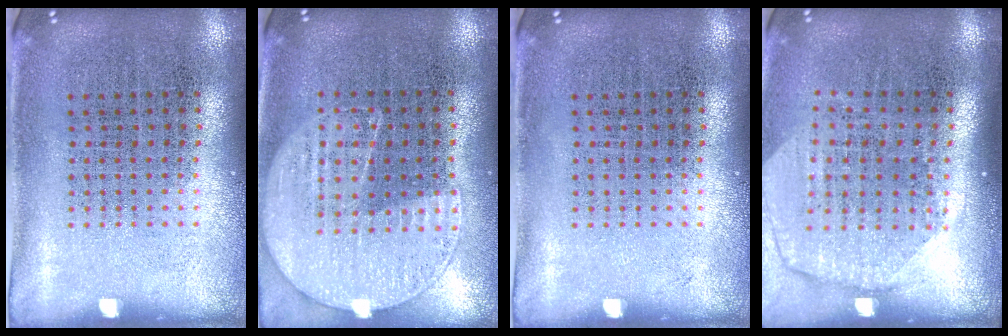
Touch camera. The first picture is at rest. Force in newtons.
{"total": 1.1, "press": 1.0, "slide": 0.4}
{"total": 0.0}
{"total": 1.9, "press": 1.6, "slide": 1.0}